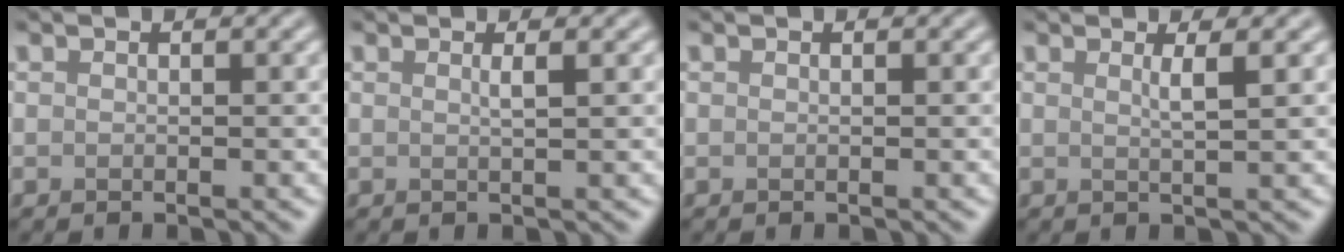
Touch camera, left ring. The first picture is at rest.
{"total": 1.2, "force": [0.4, 0.4, 1.1], "torque": [-0.010, 0.001, 0.002]}
{"total": 0.0}
{"total": 1.9, "force": [0.6, 0.5, 1.7], "torque": [-0.024, 0.000, 0.004]}